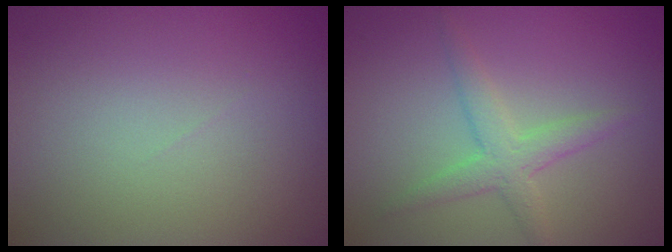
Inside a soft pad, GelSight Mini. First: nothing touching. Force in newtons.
{"total": 2.6, "press": 2.6, "slide": 0.1}